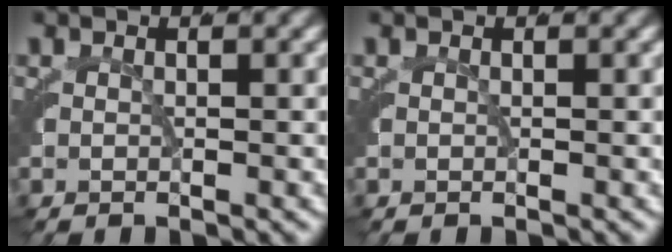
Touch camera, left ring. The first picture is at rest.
{"total": 0.0}